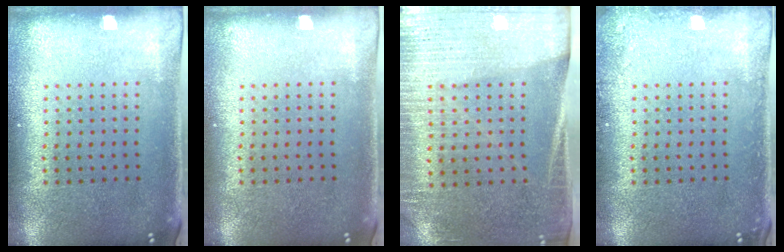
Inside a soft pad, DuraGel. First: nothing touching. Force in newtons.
{"total": 0.0}
{"total": 3.0, "press": 2.8, "slide": 1.2}
{"total": 1.1, "press": 1.1, "slide": 0.1}